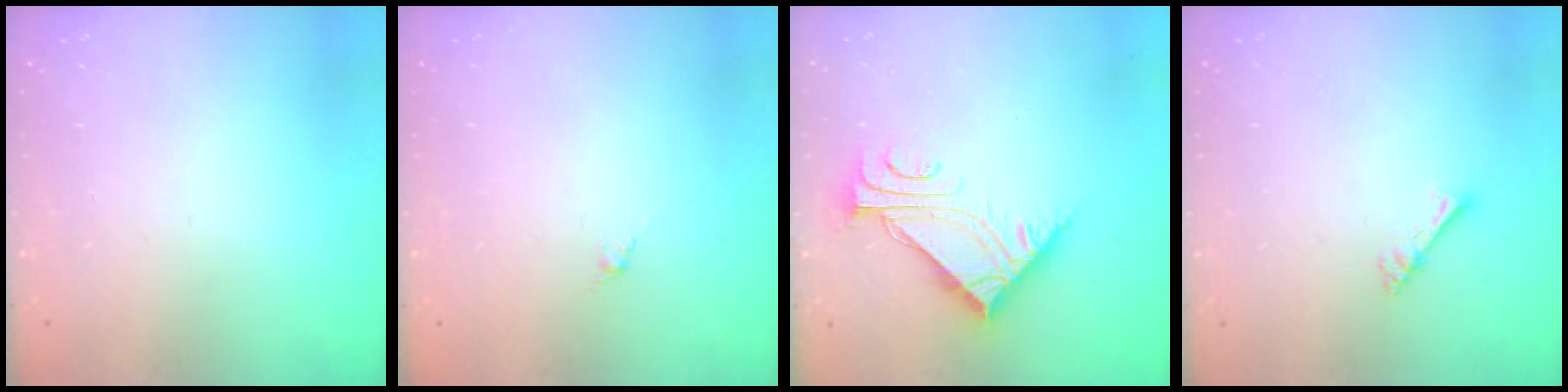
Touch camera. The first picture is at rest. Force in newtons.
{"total": 0.0}
{"total": 7.7, "press": 7.7, "slide": 0.4}
{"total": 2.7, "press": 2.7, "slide": 0.2}